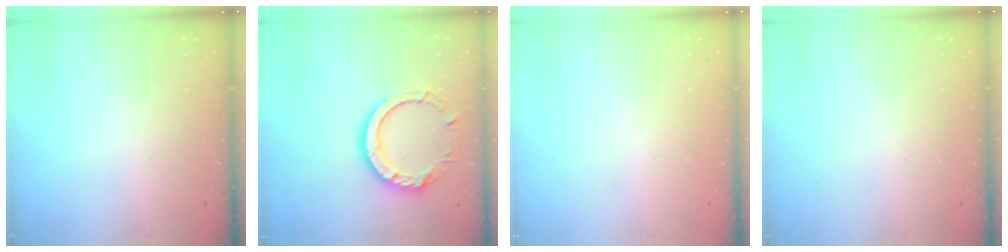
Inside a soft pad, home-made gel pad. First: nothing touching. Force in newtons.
{"total": 13.0, "press": 12.9, "slide": 1.2}
{"total": 0.0}
{"total": 0.0}